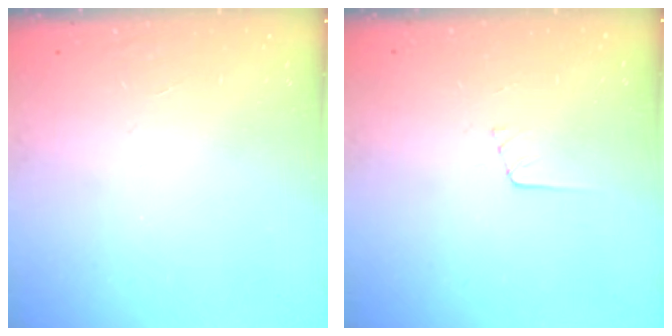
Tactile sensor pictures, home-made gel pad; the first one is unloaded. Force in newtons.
{"total": 3.1, "press": 3.0, "slide": 0.3}